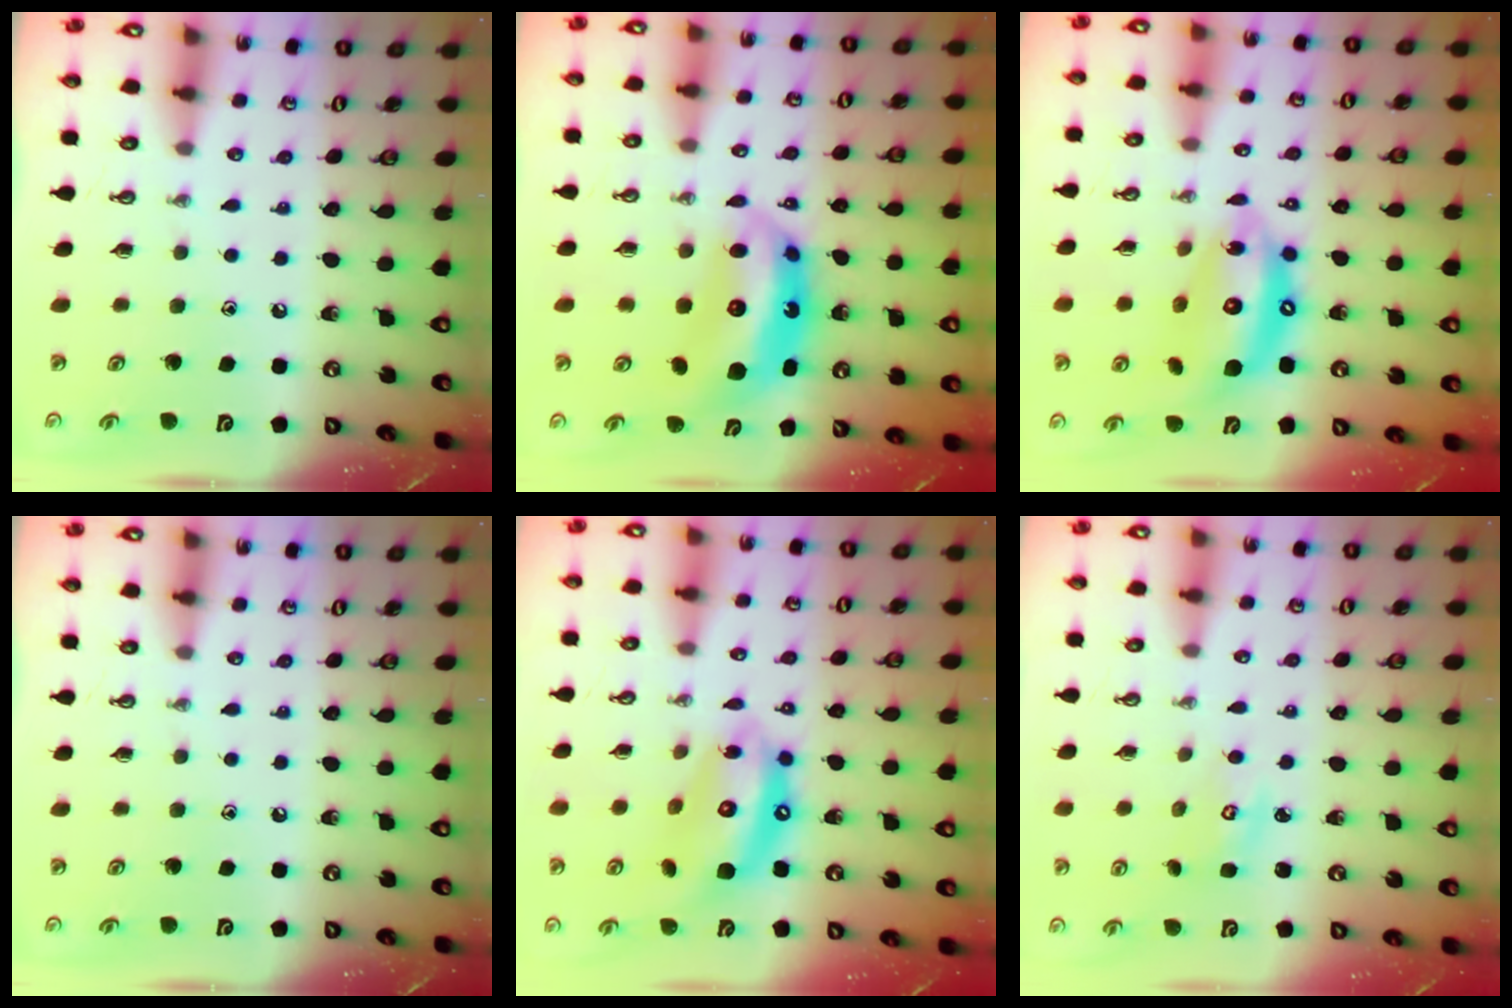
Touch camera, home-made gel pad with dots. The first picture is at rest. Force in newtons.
{"total": 10.3, "press": 10.3, "slide": 1.1}
{"total": 15.7, "press": 15.6, "slide": 1.5}
{"total": 0.0}
{"total": 14.0, "press": 13.9, "slide": 1.4}
{"total": 3.7, "press": 3.7, "slide": 0.4}